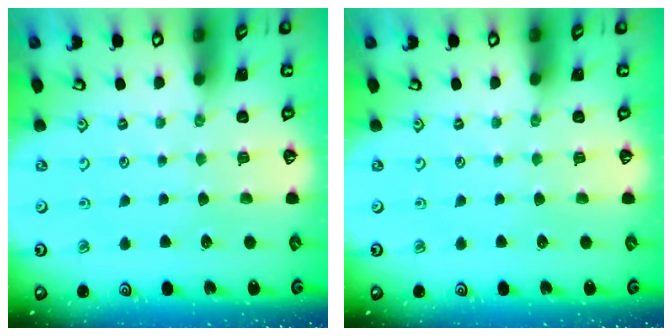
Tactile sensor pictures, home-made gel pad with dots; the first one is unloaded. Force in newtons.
{"total": 0.0}